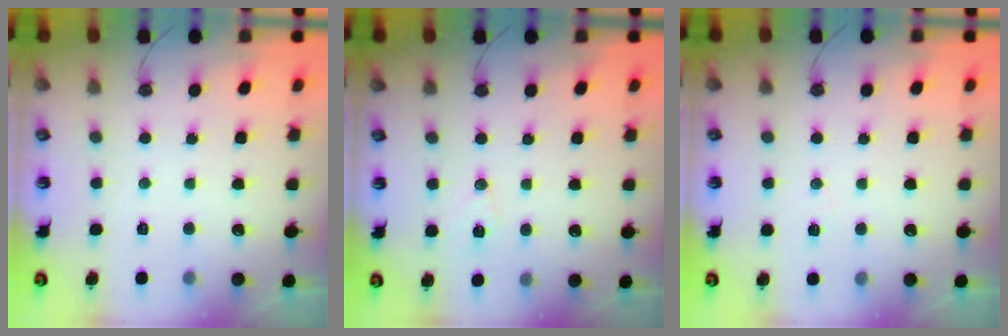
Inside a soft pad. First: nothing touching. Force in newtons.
{"total": 6.5, "press": 4.8, "slide": 4.4}
{"total": 4.5, "press": 4.1, "slide": 1.8}